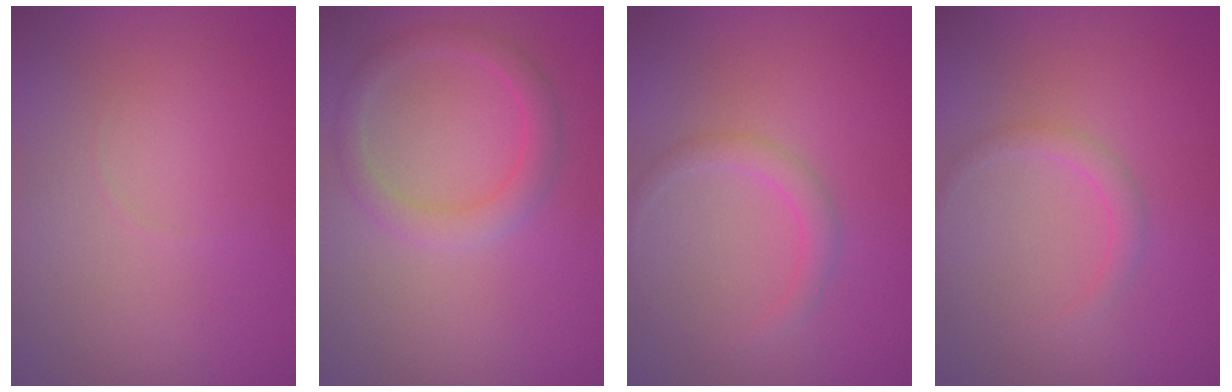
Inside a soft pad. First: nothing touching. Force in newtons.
{"total": 2.5, "press": 2.5, "slide": 0.3}
{"total": 1.7, "press": 1.7, "slide": 0.1}
{"total": 1.4, "press": 1.4, "slide": 0.0}